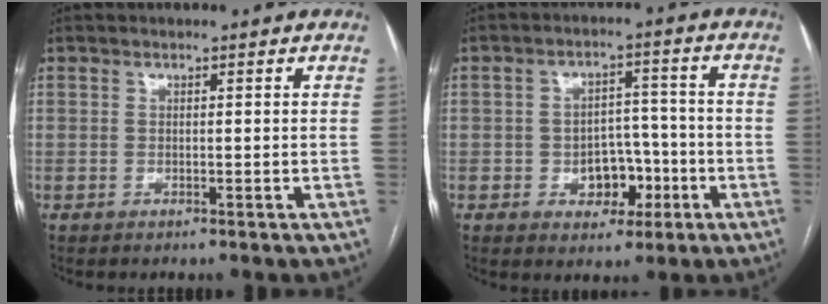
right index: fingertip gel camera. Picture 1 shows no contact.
{"total": 6.7, "force": [-2.3, 4.7, 4.1], "torque": [-0.053, 0.023, -0.027]}